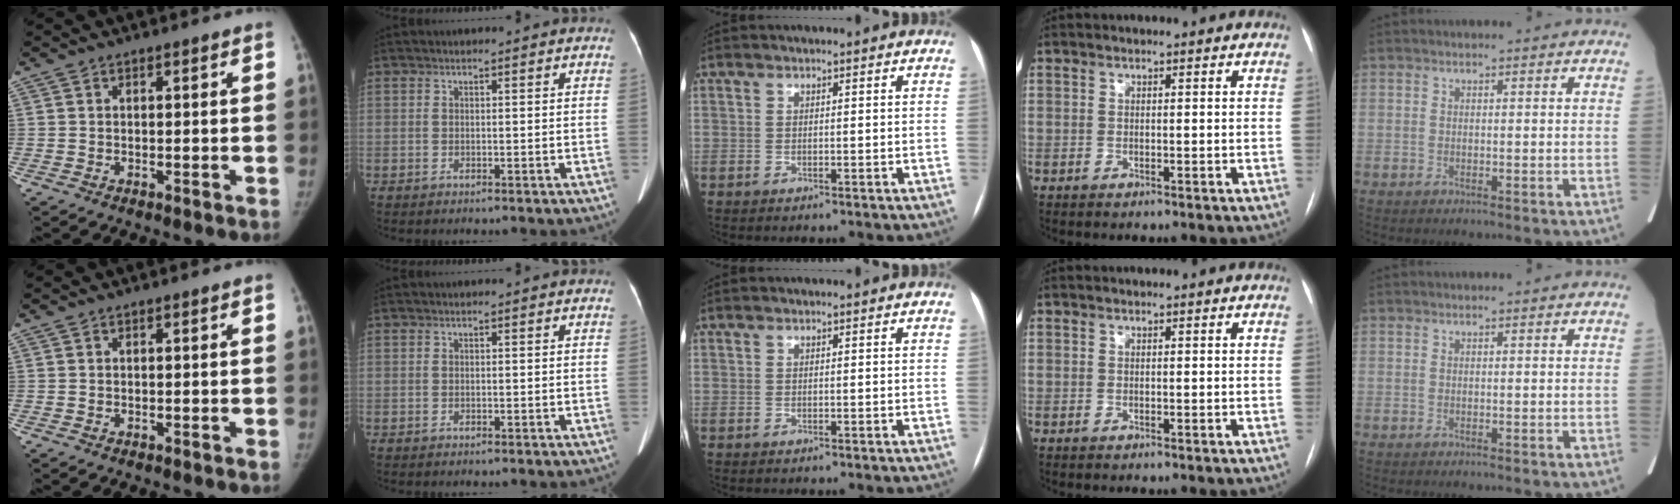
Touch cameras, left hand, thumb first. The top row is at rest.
{}